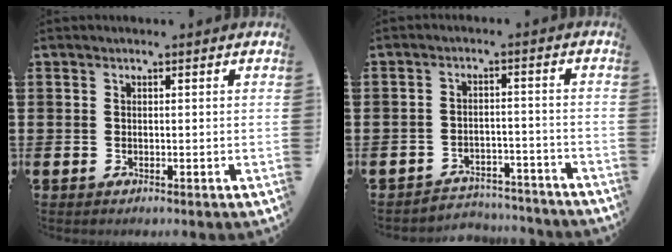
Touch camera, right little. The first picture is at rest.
{"total": 3.3, "force": [-3.2, 0.5, -0.1], "torque": [-0.006, 0.004, -0.070]}